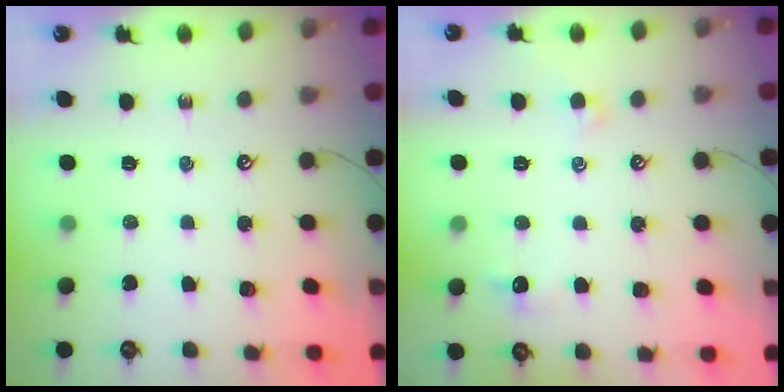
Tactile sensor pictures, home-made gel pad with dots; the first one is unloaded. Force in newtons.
{"total": 1.0, "press": 0.8, "slide": 0.7}